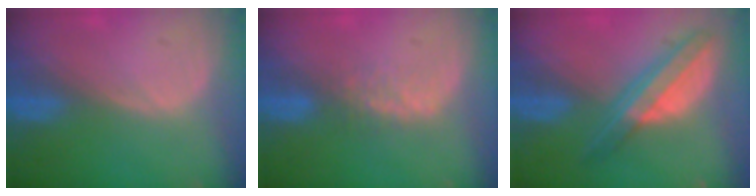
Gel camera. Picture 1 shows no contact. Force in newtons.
{"total": 2.7, "press": 2.7, "slide": 0.6}
{"total": 7.6, "press": 6.4, "slide": 4.1}